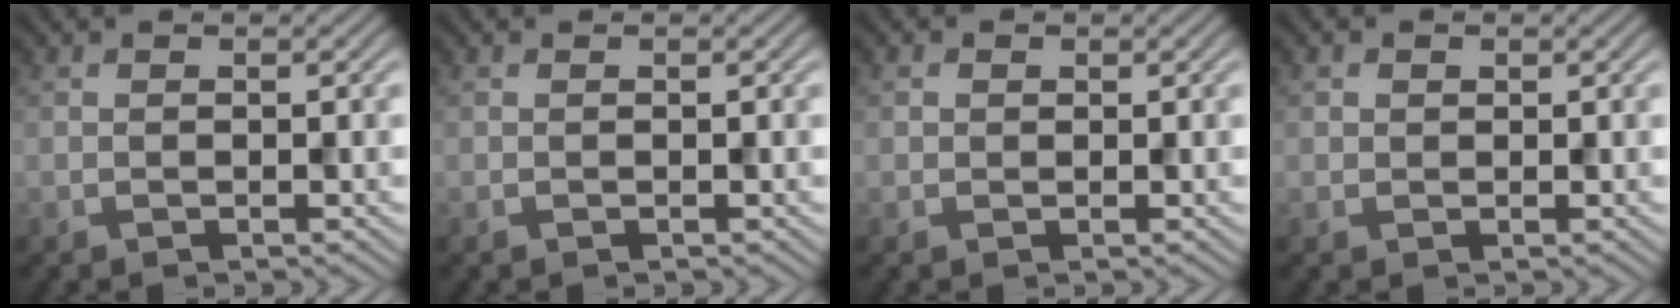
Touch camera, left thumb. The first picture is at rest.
{"total": 0.0}
{"total": 0.7, "force": [0.1, 0.7, 0.2], "torque": [-0.003, -0.001, 0.000]}
{"total": 0.7, "force": [0.2, 0.6, 0.2], "torque": [-0.005, -0.001, 0.003]}